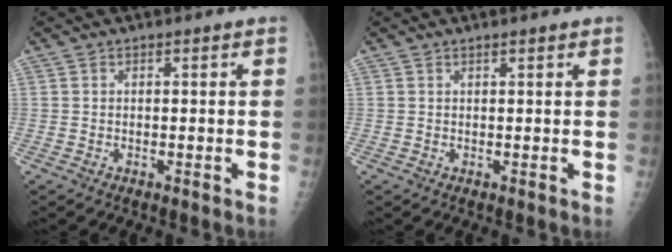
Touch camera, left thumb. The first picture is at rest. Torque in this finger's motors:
{"motor_torque": [-0.17, -0.01, -0.02, 0.21, -0.03]}